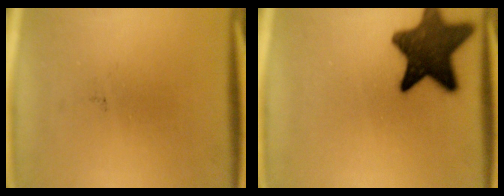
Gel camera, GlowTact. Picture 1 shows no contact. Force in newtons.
{"total": 13.6}